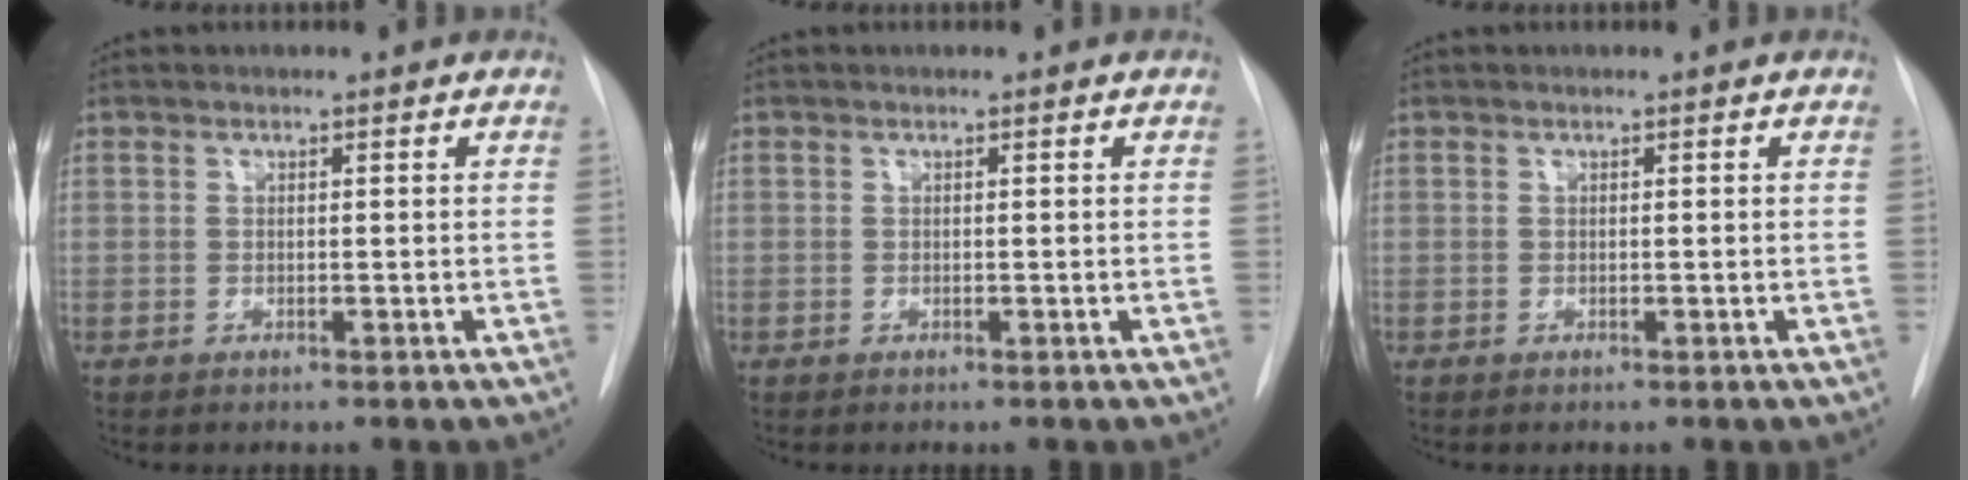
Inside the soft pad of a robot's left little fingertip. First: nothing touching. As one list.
[{"total": 0.0}, {"total": 0.0}]